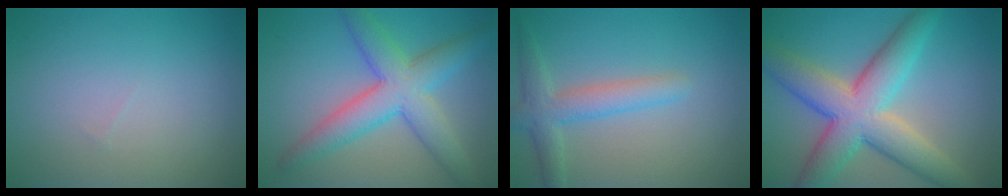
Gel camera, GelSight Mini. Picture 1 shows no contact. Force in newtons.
{"total": 6.7, "press": 6.7, "slide": 0.2}
{"total": 3.5, "press": 3.5, "slide": 0.2}
{"total": 9.2, "press": 9.2, "slide": 0.2}